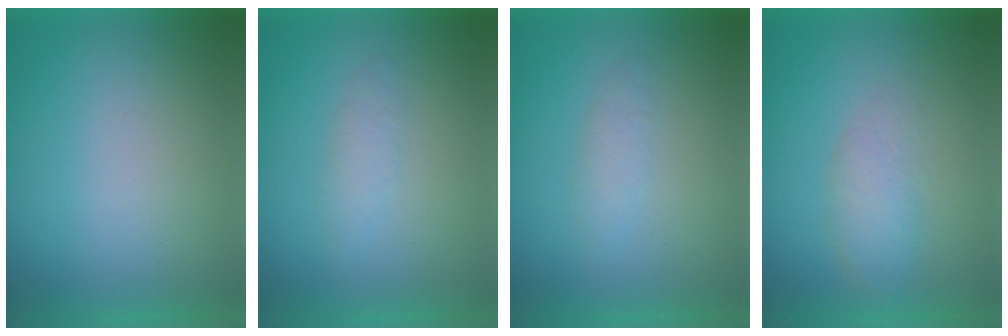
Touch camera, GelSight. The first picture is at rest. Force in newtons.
{"total": 1.9}
{"total": 1.9}
{"total": 3.9}